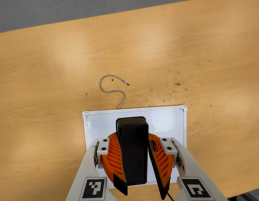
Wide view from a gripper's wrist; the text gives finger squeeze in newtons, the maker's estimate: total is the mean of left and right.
{"total": 11.2, "left": 11.1, "right": 11.2}